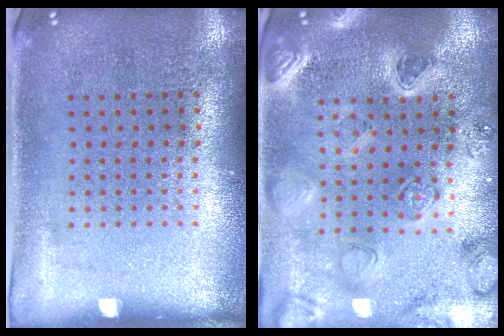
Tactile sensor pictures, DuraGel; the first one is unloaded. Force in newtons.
{"total": 2.2, "press": 2.2, "slide": 0.3}